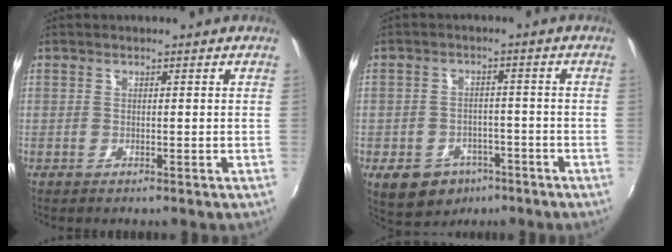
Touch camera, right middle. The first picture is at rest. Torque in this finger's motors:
{"motor_torque": [0.68, -0.65, 0.18, 0.02]}